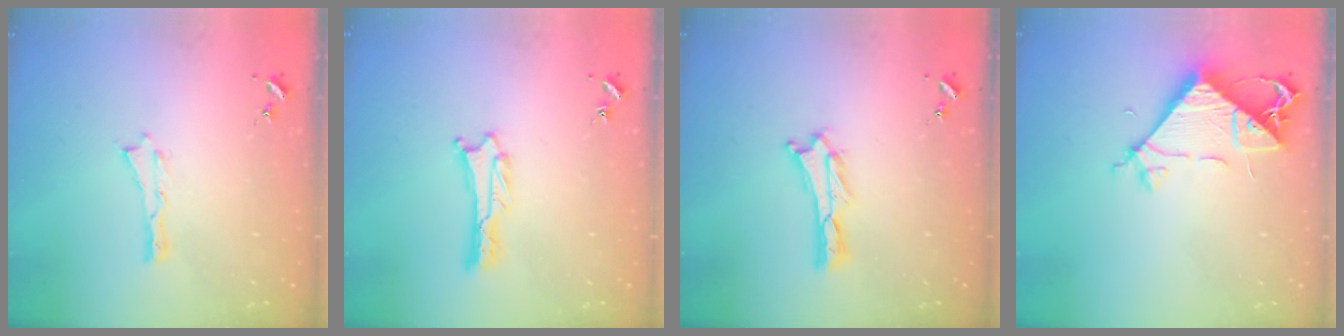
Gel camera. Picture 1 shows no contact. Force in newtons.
{"total": 1.3, "press": 1.3, "slide": 0.0}
{"total": 0.9, "press": 0.9, "slide": 0.2}
{"total": 8.5, "press": 8.5, "slide": 0.7}